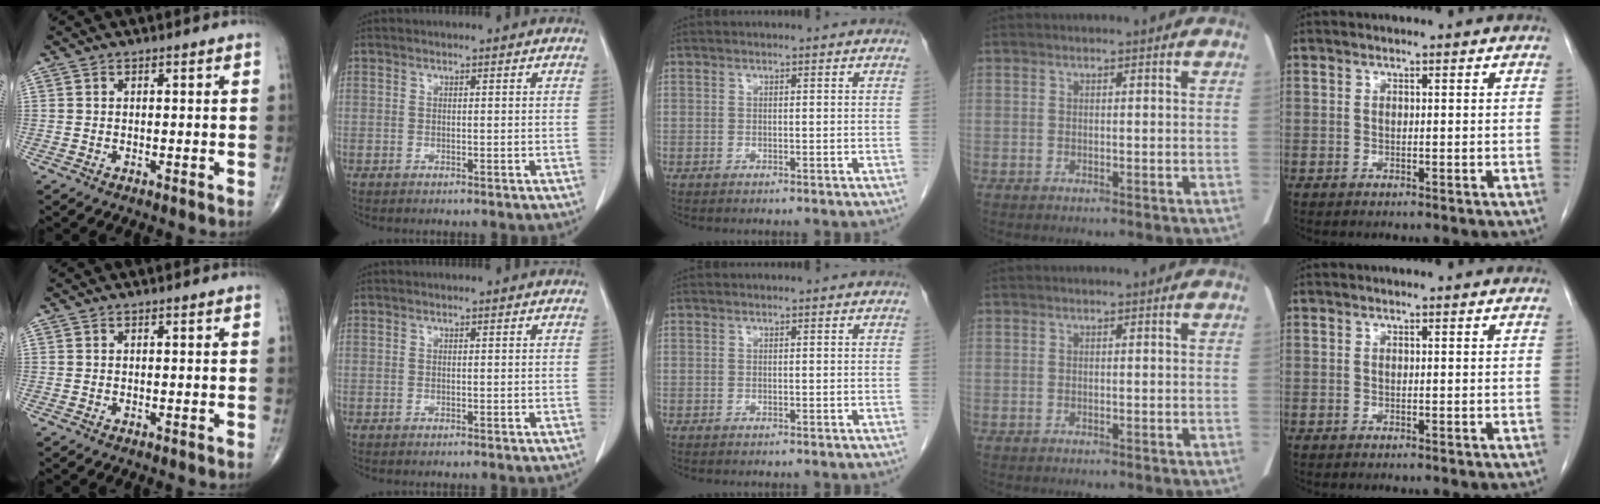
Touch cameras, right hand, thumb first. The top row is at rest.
{}